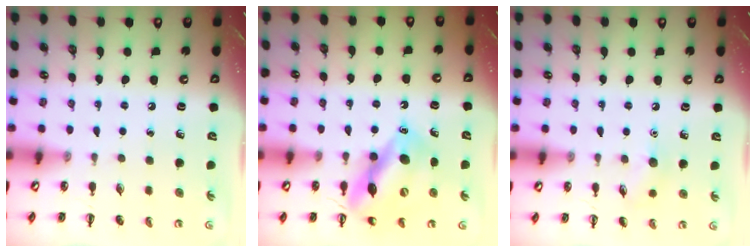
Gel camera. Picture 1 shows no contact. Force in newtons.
{"total": 13.4, "press": 12.9, "slide": 3.8}
{"total": 6.7, "press": 6.5, "slide": 1.6}